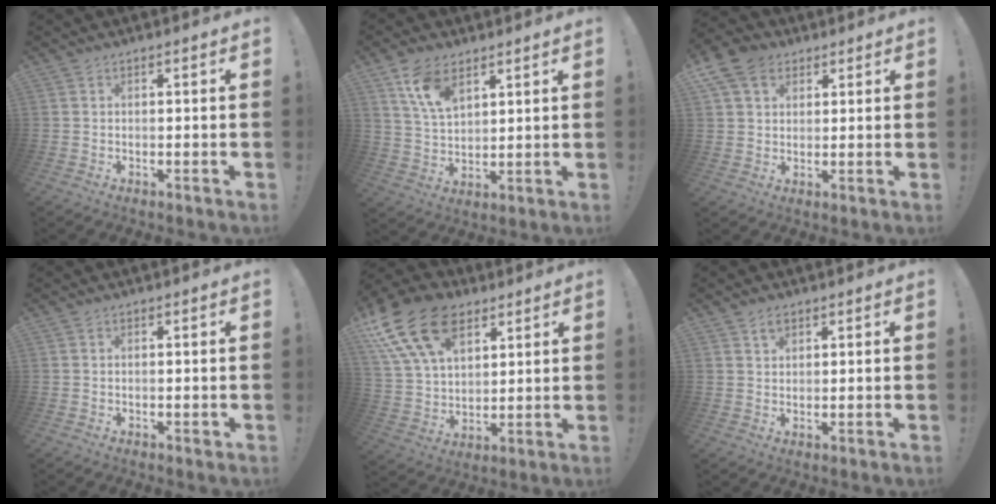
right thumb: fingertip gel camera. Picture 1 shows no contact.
{"total": 10.3, "force": [6.3, 5.7, 5.9], "torque": [-0.109, -0.023, 0.122]}
{"total": 10.0, "force": [4.8, 7.4, 4.7], "torque": [-0.081, -0.009, 0.099]}
{"total": 0.7, "force": [0.1, 0.5, 0.5], "torque": [-0.008, 0.002, 0.003]}
{"total": 20.6, "force": [10.2, 13.4, 11.8], "torque": [-0.216, -0.048, 0.189]}
{"total": 2.5, "force": [1.7, 1.4, 1.1], "torque": [-0.010, -0.008, 0.030]}